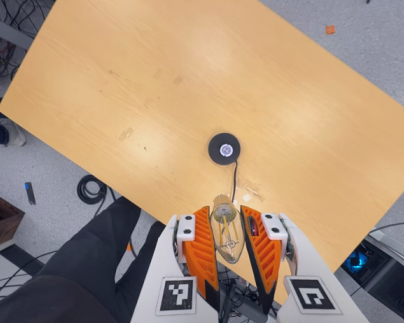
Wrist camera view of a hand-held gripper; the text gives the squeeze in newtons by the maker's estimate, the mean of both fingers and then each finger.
{"total": 12.3, "left": 12.9, "right": 11.6}